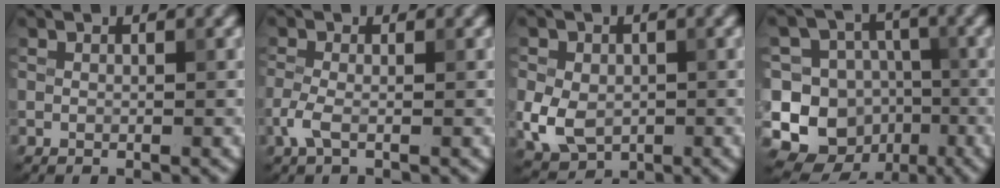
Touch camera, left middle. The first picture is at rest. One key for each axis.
{"total": 1.9, "fx": -0.7, "fy": 0.7, "fz": 1.6, "tx": -0.041, "ty": -0.003, "tz": -0.022}
{"total": 5.1, "fx": -0.9, "fy": 3.9, "fz": 3.2, "tx": -0.070, "ty": -0.010, "tz": -0.017}
{"total": 12.7, "fx": -4.3, "fy": 11.5, "fz": 3.1, "tx": -0.073, "ty": 0.000, "tz": -0.071}